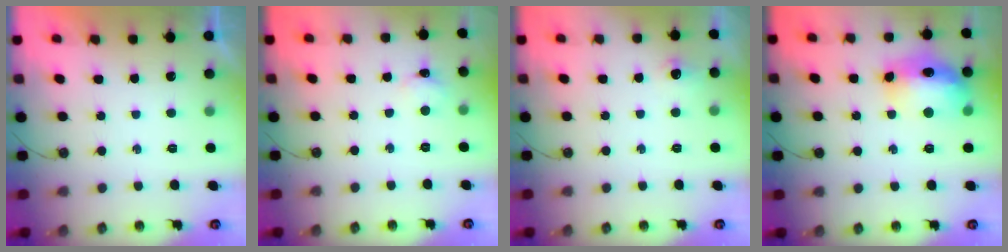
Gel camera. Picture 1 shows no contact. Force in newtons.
{"total": 2.2, "press": 2.2, "slide": 0.3}
{"total": 5.4, "press": 5.3, "slide": 1.1}
{"total": 14.7, "press": 14.6, "slide": 1.4}